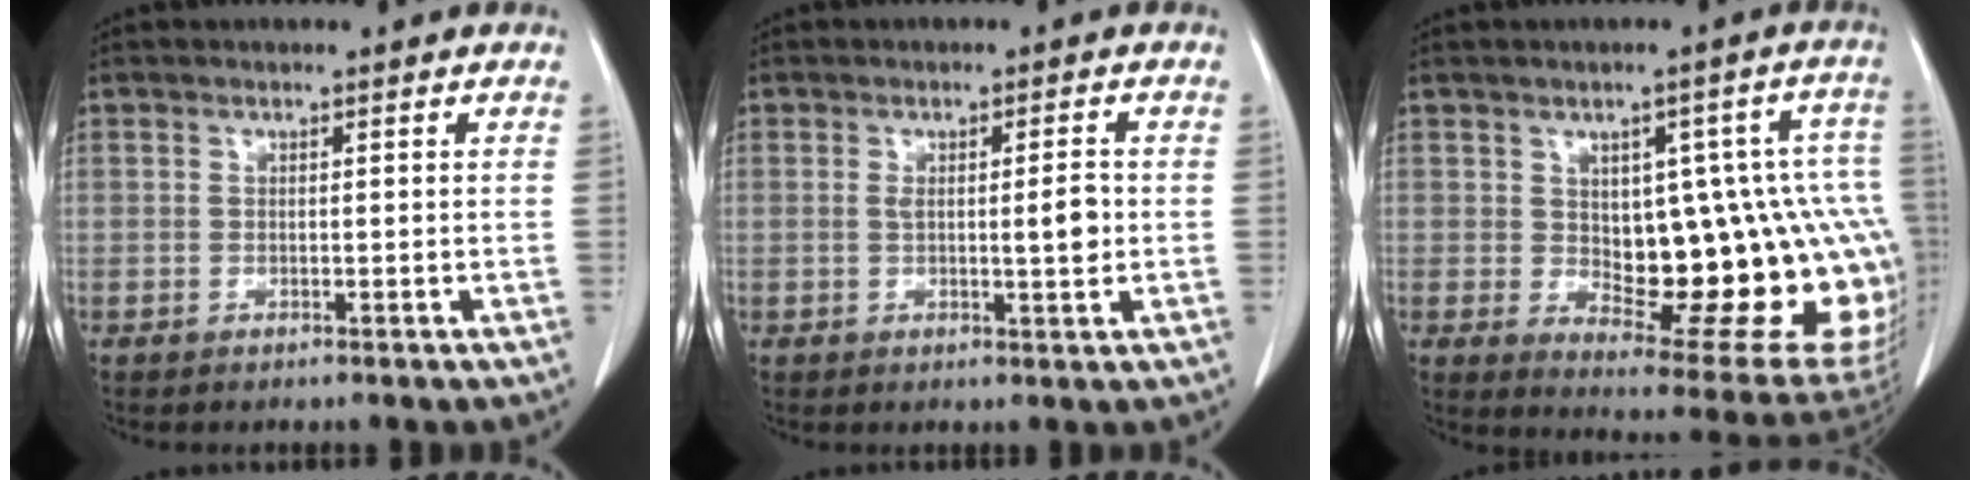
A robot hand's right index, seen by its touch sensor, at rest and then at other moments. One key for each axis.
{"total": 3.9, "fx": 0.1, "fy": 0.7, "fz": 3.9, "tx": -0.059, "ty": -0.003, "tz": 0.003}
{"total": 23.2, "fx": -1.4, "fy": 8.5, "fz": 21.5, "tx": -0.184, "ty": 0.024, "tz": 0.013}